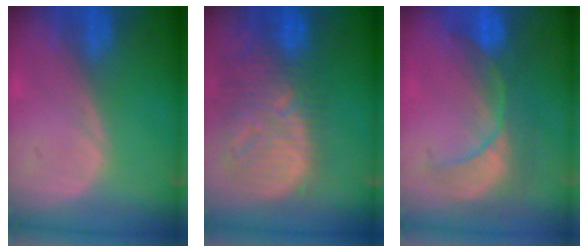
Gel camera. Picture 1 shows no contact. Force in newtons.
{"total": 13.4, "press": 11.5, "slide": 7.0}
{"total": 8.0, "press": 7.9, "slide": 1.6}